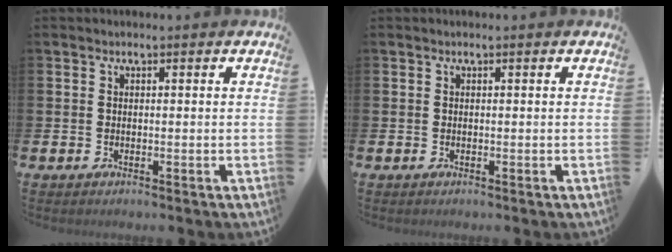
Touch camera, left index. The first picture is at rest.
{"total": 0.0}